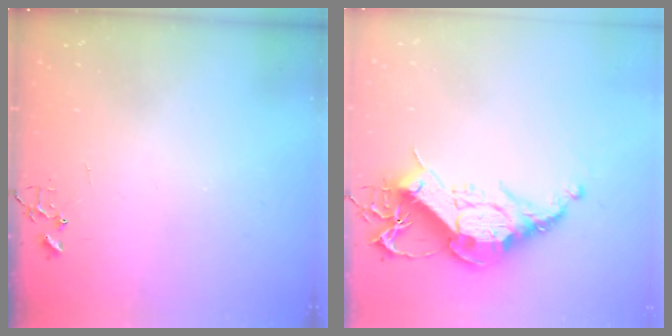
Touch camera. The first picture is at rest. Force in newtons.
{"total": 18.5, "press": 18.4, "slide": 1.5}